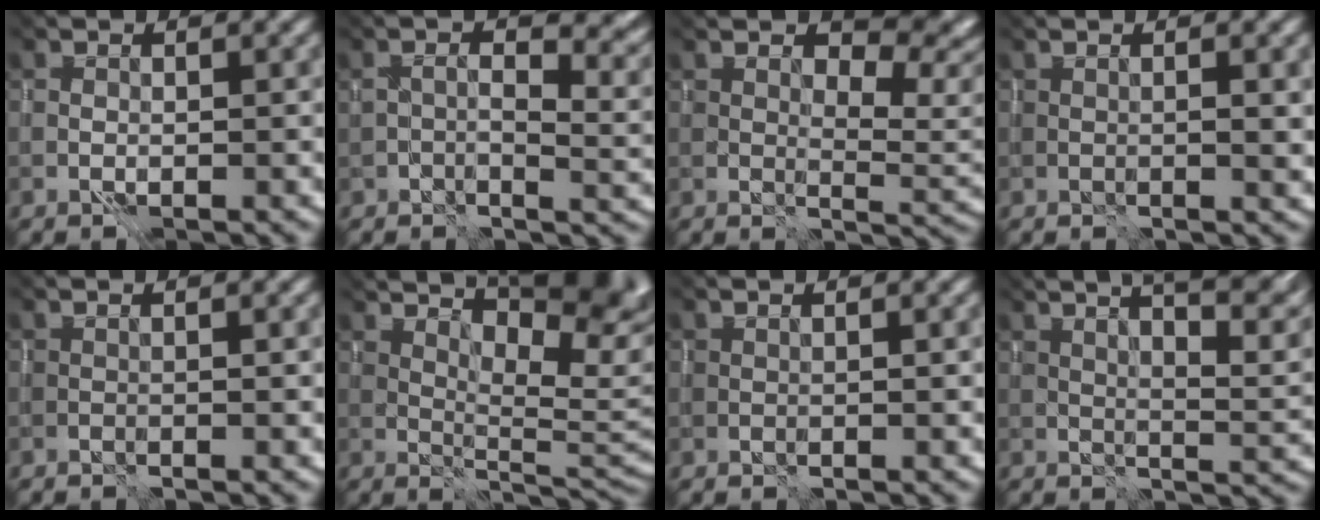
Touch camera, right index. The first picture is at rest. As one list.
[{"total": 4.6, "force": [-0.2, 1.6, 4.3], "torque": [-0.056, -0.007, 0.004]}, {"total": 6.0, "force": [2.4, 3.1, 4.6], "torque": [-0.050, -0.004, 0.057]}, {"total": 1.6, "force": [0.4, 0.7, 1.4], "torque": [-0.008, -0.003, 0.006]}, {"total": 0.0}, {"total": 8.2, "force": [5.2, 2.0, 6.0], "torque": [-0.087, 0.000, 0.101]}, {"total": 0.6, "force": [0.5, 0.2, -0.3], "torque": [0.004, -0.008, 0.008]}, {"total": 6.1, "force": [4.4, -0.4, 4.2], "torque": [-0.053, 0.016, 0.077]}]